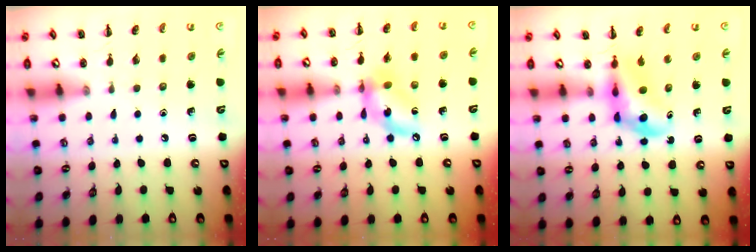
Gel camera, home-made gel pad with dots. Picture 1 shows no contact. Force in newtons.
{"total": 12.3, "press": 12.0, "slide": 2.9}
{"total": 5.5, "press": 5.3, "slide": 1.5}